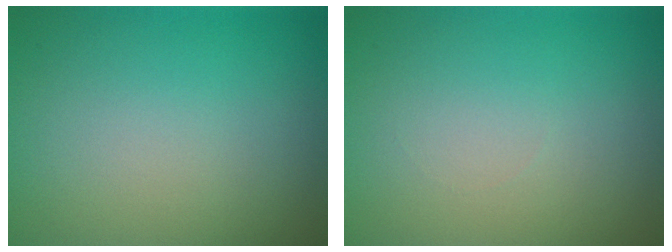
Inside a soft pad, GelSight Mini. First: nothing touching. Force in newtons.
{"total": 0.0}